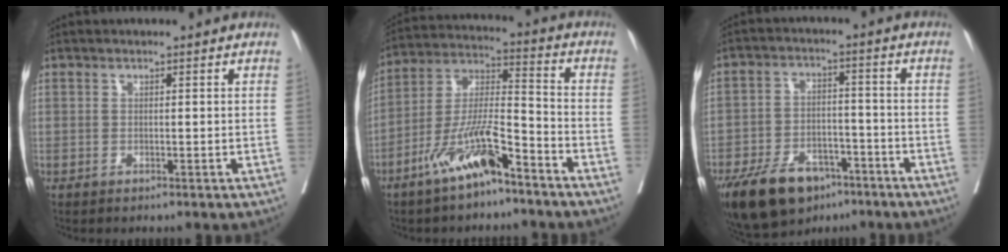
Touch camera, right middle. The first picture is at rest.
{"total": 11.5, "force": [-7.5, 2.1, 8.4], "torque": [-0.175, -0.008, -0.143]}
{"total": 13.2, "force": [-9.0, 6.8, 6.8], "torque": [-0.120, -0.003, -0.147]}